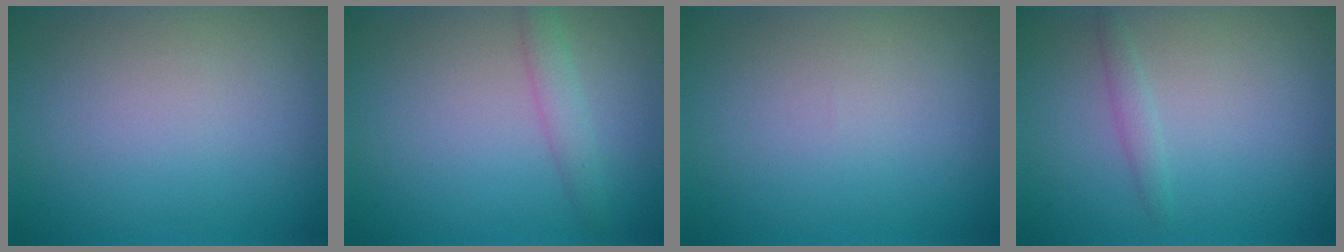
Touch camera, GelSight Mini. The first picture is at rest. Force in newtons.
{"total": 1.8, "press": 1.8, "slide": 0.1}
{"total": 0.0}
{"total": 1.2, "press": 1.2, "slide": 0.1}